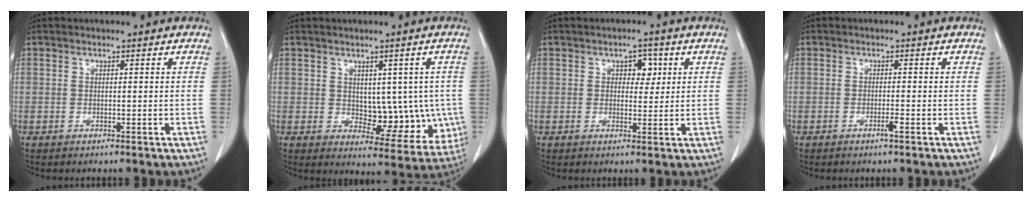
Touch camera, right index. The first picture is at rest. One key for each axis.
{"total": 9.3, "fx": 0.0, "fy": 5.6, "fz": 7.5, "tx": -0.076, "ty": 0.006, "tz": 0.021}
{"total": 3.1, "fx": 1.1, "fy": 2.0, "fz": 2.2, "tx": -0.024, "ty": 0.007, "tz": 0.015}
{"total": 1.3, "fx": -0.7, "fy": -0.2, "fz": 1.1, "tx": -0.022, "ty": -0.001, "tz": -0.014}